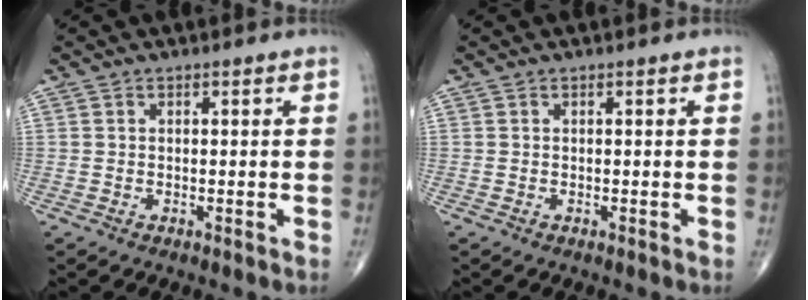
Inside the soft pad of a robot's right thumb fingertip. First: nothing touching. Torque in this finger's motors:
{"motor_torque": [0.01, -0.18, 0.12, 0.06, 0.00]}